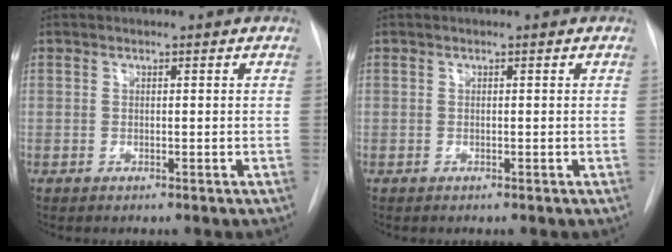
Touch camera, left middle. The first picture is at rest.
{"total": 0.0}